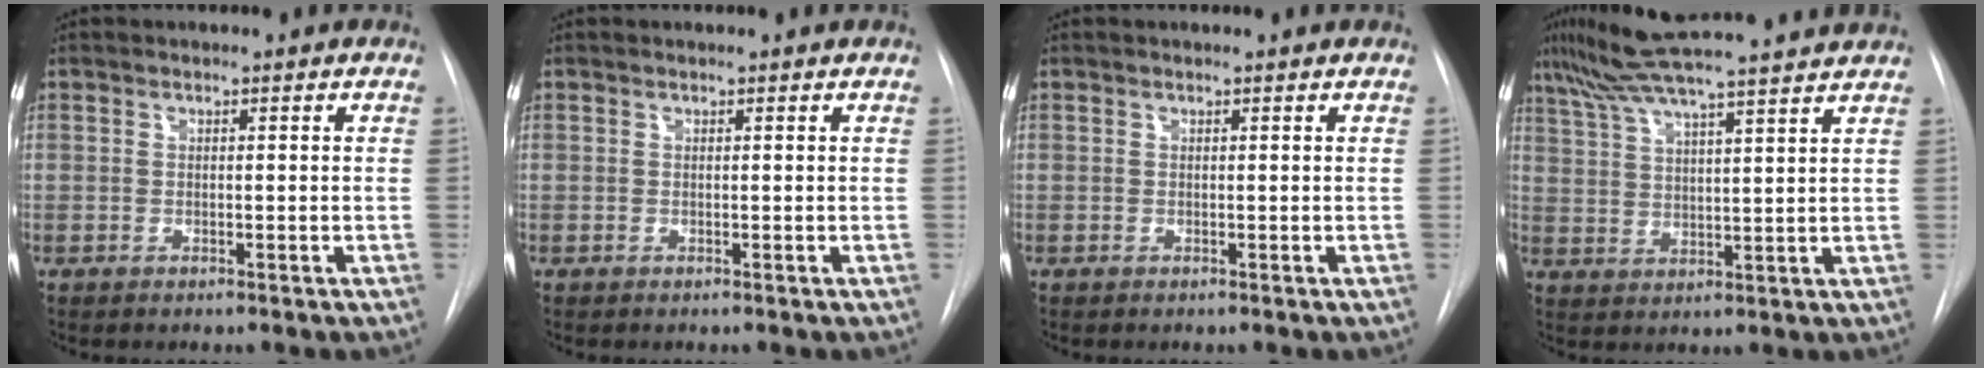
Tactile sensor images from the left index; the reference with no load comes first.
{"total": 0.0}
{"total": 0.0}
{"total": 17.5, "force": [15.1, -0.4, 8.8], "torque": [-0.159, 0.019, 0.222]}